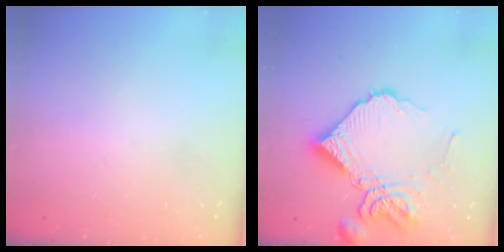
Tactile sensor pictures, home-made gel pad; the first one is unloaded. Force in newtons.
{"total": 15.0, "press": 14.9, "slide": 1.7}